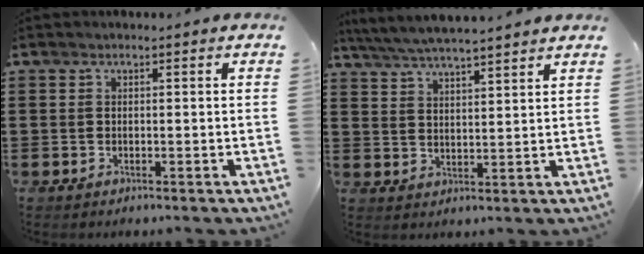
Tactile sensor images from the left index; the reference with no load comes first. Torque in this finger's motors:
{"motor_torque": [1.57, -0.57, 0.31, 0.19]}